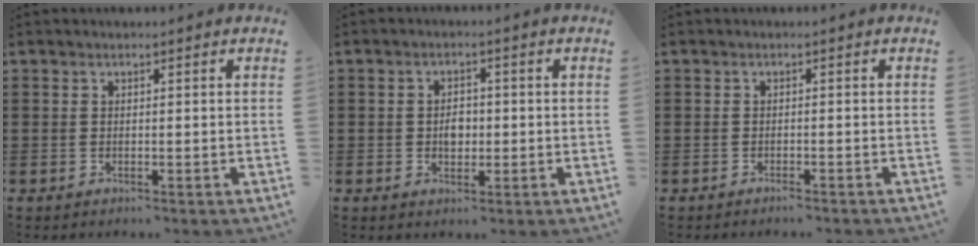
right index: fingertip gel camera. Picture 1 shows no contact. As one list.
[{"total": 2.7, "force": [-0.2, 1.8, 2.1], "torque": [-0.033, 0.002, -0.006]}, {"total": 0.8, "force": [-0.8, -0.1, 0.1], "torque": [-0.005, -0.004, -0.015]}]